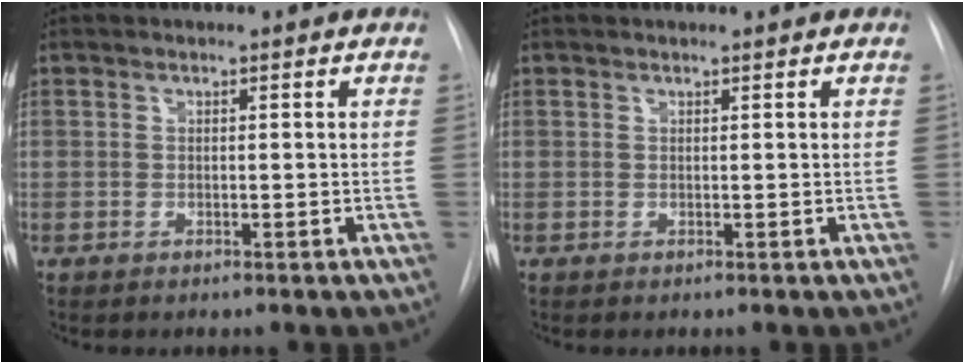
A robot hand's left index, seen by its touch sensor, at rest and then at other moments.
{"total": 1.0, "force": [1.0, -0.1, 0.2], "torque": [-0.006, 0.005, 0.016]}